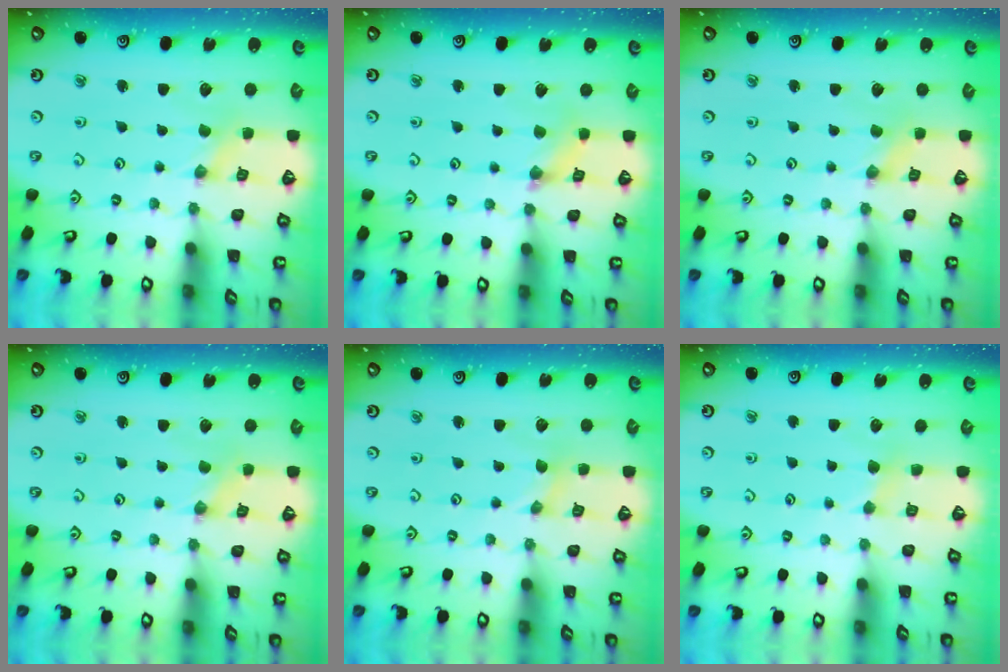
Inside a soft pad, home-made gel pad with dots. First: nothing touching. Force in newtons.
{"total": 2.4, "press": 2.4, "slide": 0.2}
{"total": 0.0}
{"total": 0.0}
{"total": 0.0}
{"total": 2.5, "press": 2.4, "slide": 0.4}